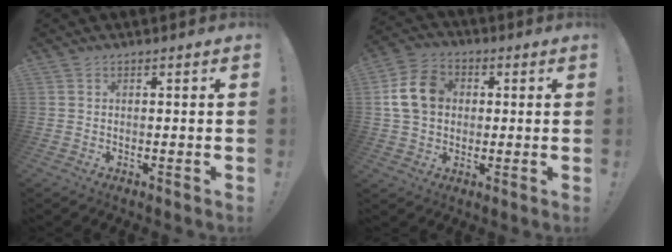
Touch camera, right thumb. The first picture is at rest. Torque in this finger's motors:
{"motor_torque": [0.52, 0.51, 0.11, 0.08, 0.11]}